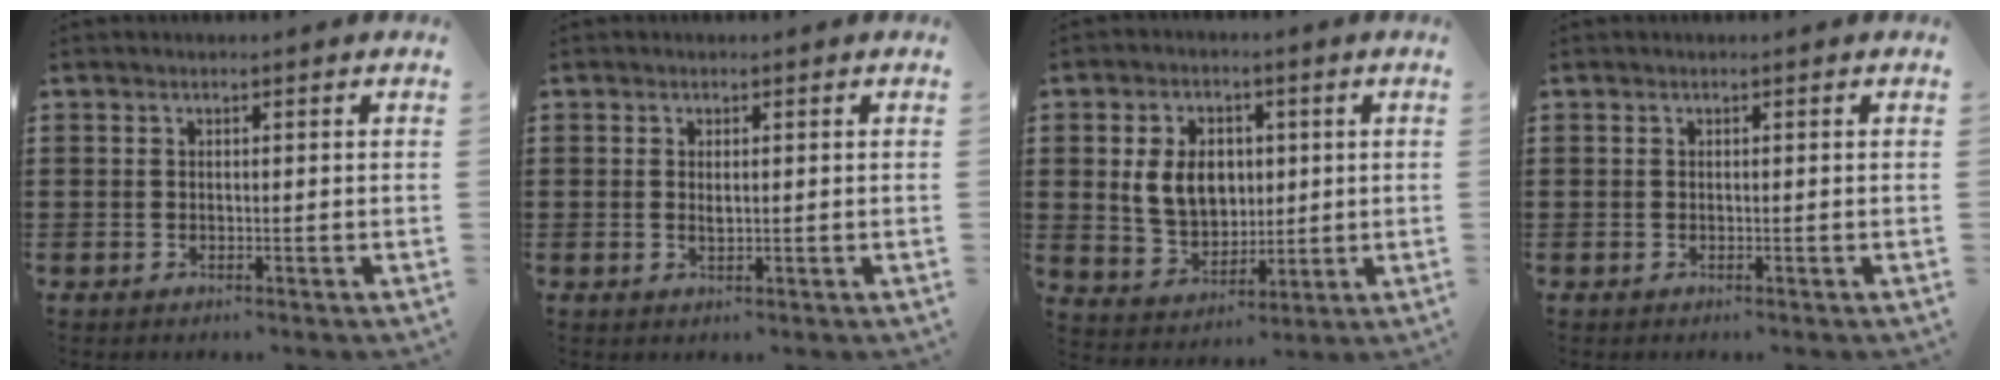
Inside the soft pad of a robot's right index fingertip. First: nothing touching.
{"total": 1.1, "force": [0.2, 0.4, 1.0], "torque": [-0.019, 0.003, 0.002]}
{"total": 8.1, "force": [1.3, 6.1, 5.1], "torque": [-0.106, 0.011, 0.021]}
{"total": 0.0}